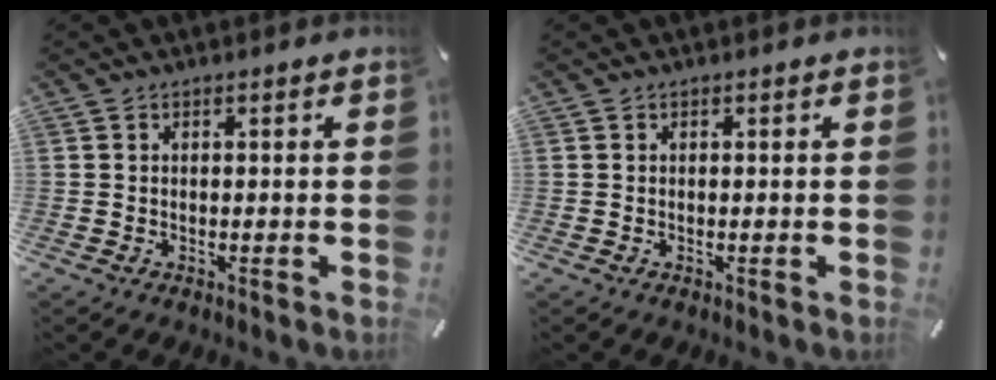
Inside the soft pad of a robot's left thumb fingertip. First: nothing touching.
{"total": 0.0}